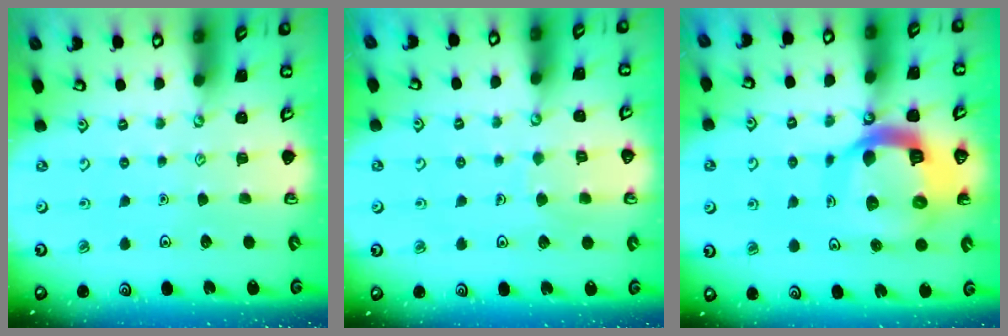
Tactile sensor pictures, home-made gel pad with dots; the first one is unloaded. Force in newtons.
{"total": 5.2, "press": 5.2, "slide": 0.4}
{"total": 18.0, "press": 17.9, "slide": 1.9}